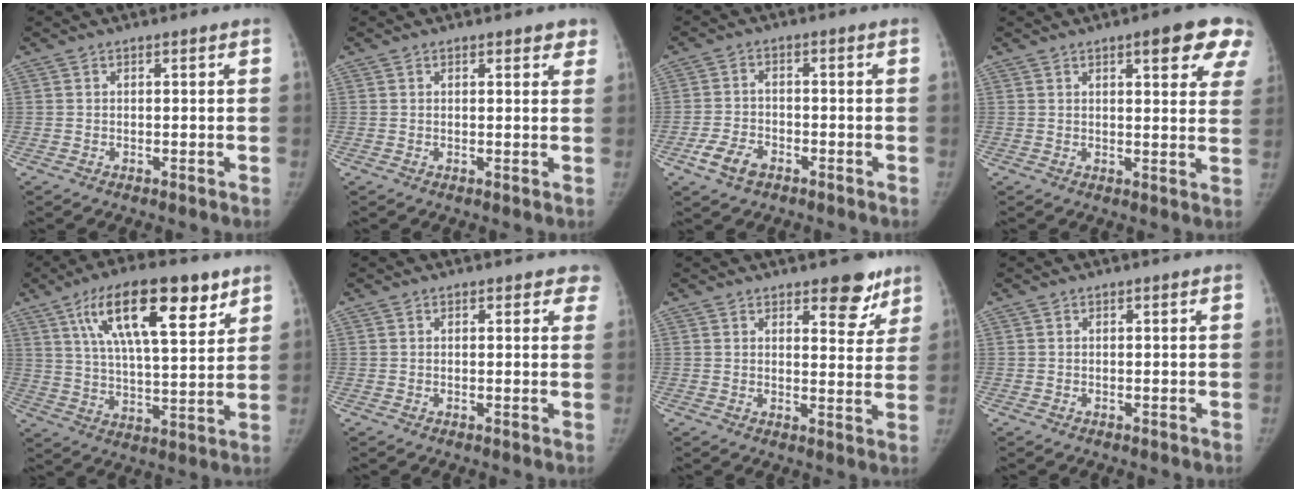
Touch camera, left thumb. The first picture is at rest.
{"total": 2.5, "force": [1.8, 1.1, 1.3], "torque": [0.011, -0.004, 0.016]}
{"total": 5.6, "force": [-3.2, 3.3, 3.2], "torque": [-0.063, 0.015, -0.057]}
{"total": 10.9, "force": [6.2, 3.3, 8.3], "torque": [-0.064, -0.021, 0.066]}
{"total": 19.4, "force": [10.1, 6.8, 15.1], "torque": [-0.226, -0.024, 0.174]}
{"total": 3.3, "force": [2.7, 1.6, 0.9], "torque": [0.029, -0.007, 0.014]}
{"total": 7.5, "force": [5.2, 3.3, 4.3], "torque": [-0.016, -0.031, 0.068]}
{"total": 0.0}